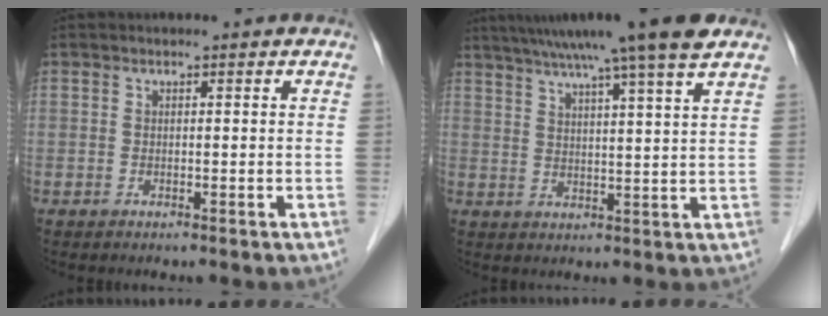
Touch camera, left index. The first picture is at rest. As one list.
[{"total": 14.6, "force": [11.5, -1.2, 8.9], "torque": [-0.147, 0.024, 0.158]}]